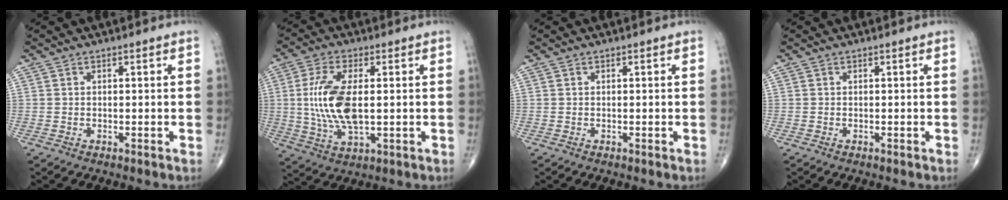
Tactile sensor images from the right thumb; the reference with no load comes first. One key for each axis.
{"total": 12.4, "fx": 0.6, "fy": 5.5, "fz": 11.0, "tx": -0.233, "ty": -0.008, "tz": 0.017}
{"total": 0.0}
{"total": 0.0}